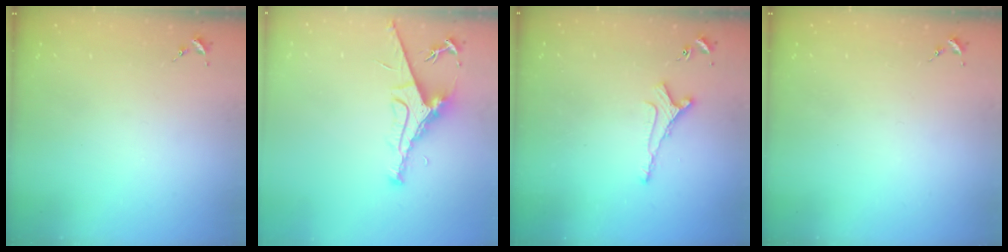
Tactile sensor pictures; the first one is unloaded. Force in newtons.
{"total": 8.7, "press": 8.7, "slide": 1.1}
{"total": 4.5, "press": 4.4, "slide": 0.9}
{"total": 0.0}